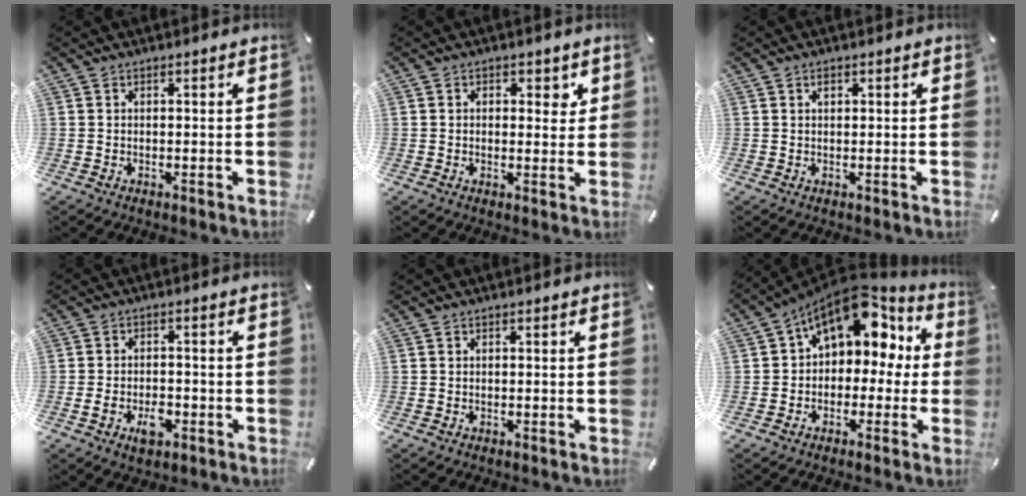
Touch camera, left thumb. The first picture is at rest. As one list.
[{"total": 3.0, "force": [0.9, 2.2, 1.8], "torque": [-0.007, -0.005, 0.006]}, {"total": 1.1, "force": [0.6, 0.6, 0.7], "torque": [-0.006, 0.000, 0.008]}, {"total": 6.2, "force": [-2.3, 3.8, 4.3], "torque": [-0.078, 0.005, -0.044]}, {"total": 0.0}, {"total": 13.6, "force": [6.3, 8.8, 8.2], "torque": [-0.129, -0.034, 0.111]}]